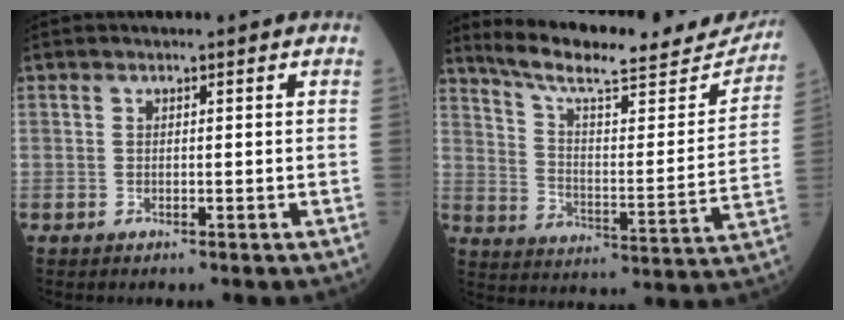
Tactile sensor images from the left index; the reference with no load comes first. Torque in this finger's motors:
{"motor_torque": [-0.08, -0.64, -0.01, 0.01]}